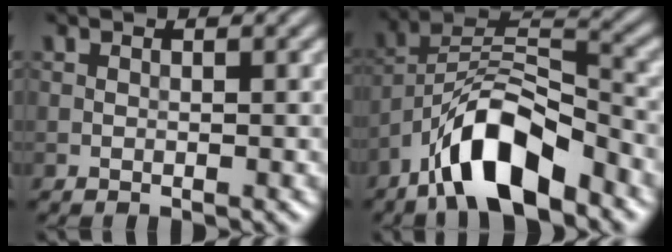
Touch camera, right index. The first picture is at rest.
{"total": 9.2, "force": [-5.9, 3.1, 6.3], "torque": [-0.109, 0.012, -0.110]}